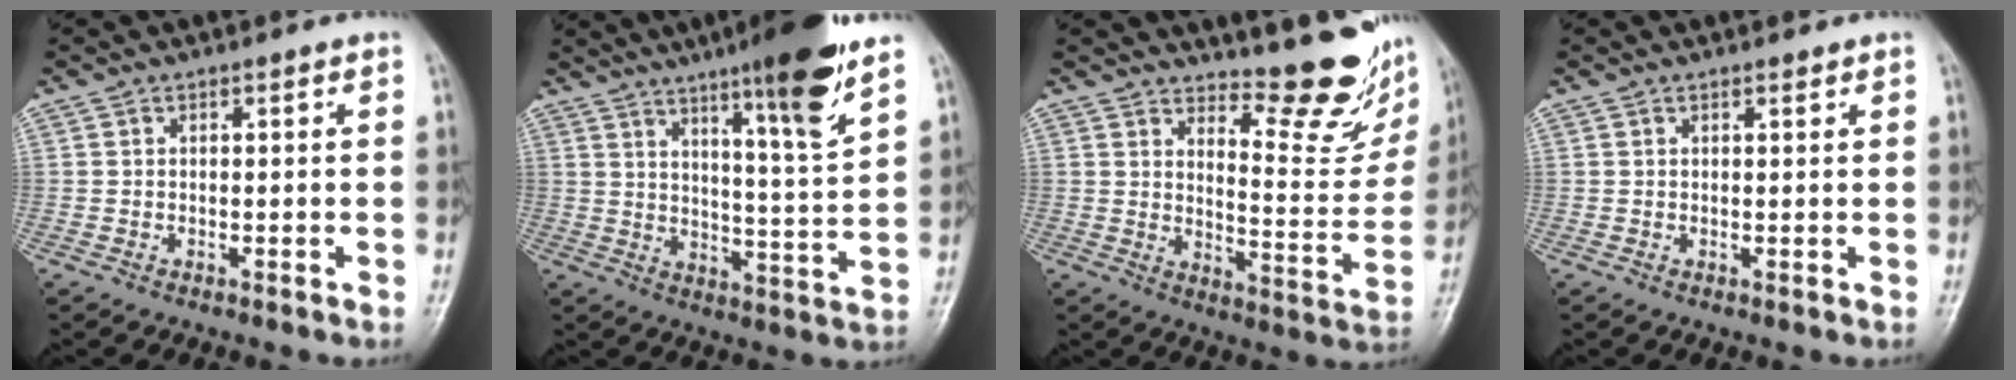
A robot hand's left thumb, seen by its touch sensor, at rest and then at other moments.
{"total": 15.3, "force": [9.6, 1.3, 11.8], "torque": [-0.169, -0.057, 0.148]}
{"total": 14.6, "force": [11.9, 3.9, 7.4], "torque": [-0.065, -0.112, 0.161]}
{"total": 0.7, "force": [0.6, 0.2, 0.2], "torque": [-0.006, -0.006, 0.010]}